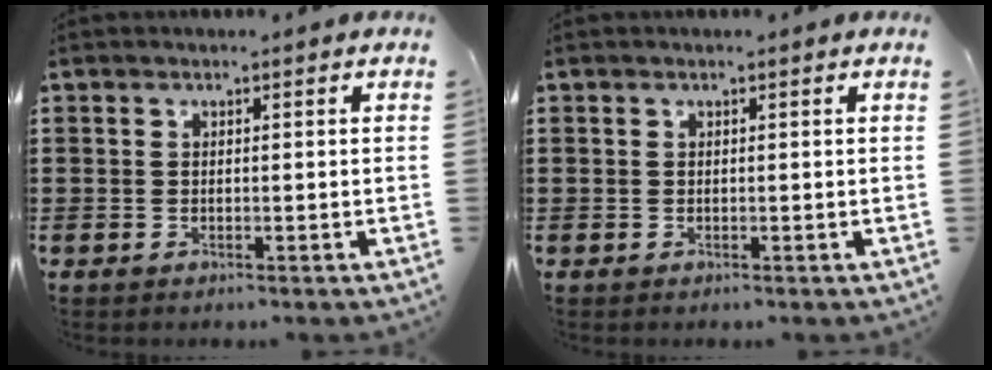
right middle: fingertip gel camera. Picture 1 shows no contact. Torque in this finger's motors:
{"motor_torque": [-0.28, -0.13, 0.08, 0.02]}